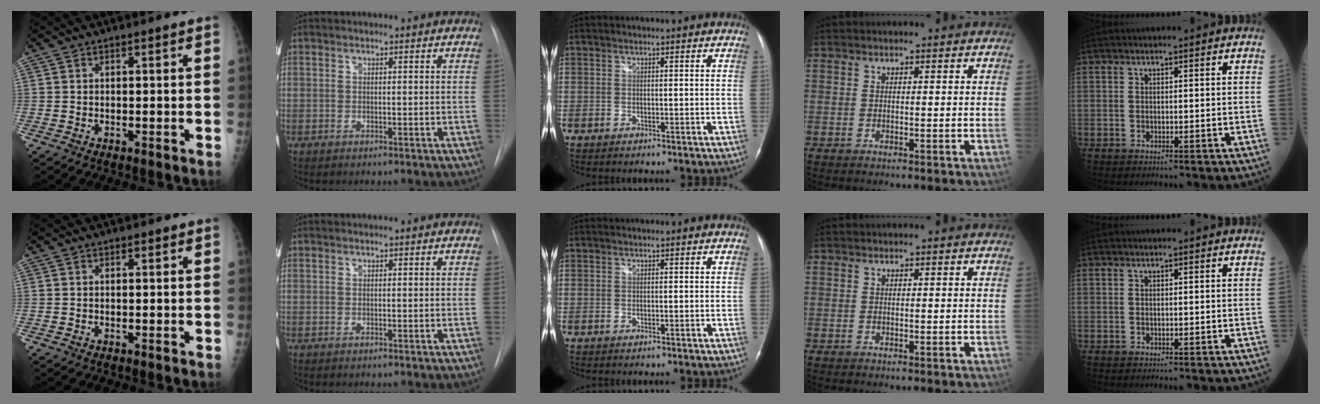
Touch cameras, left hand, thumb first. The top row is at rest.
{}